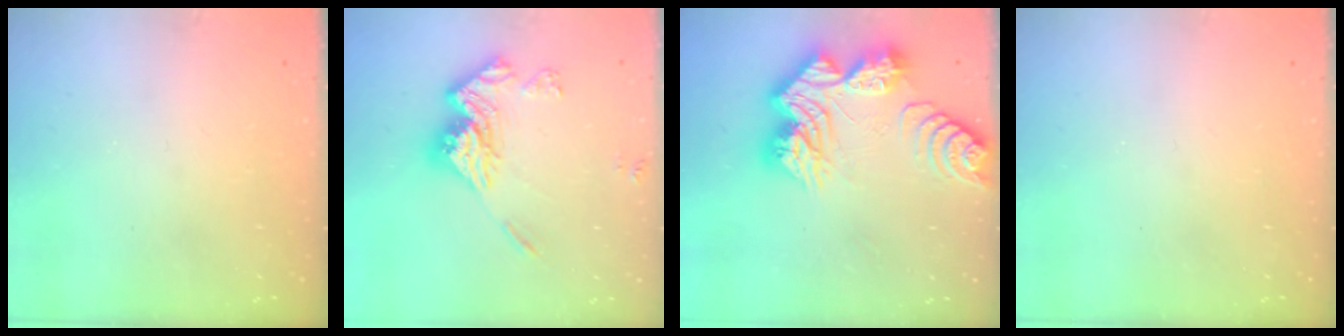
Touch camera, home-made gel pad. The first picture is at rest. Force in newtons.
{"total": 15.7, "press": 15.6, "slide": 1.7}
{"total": 21.6, "press": 21.5, "slide": 2.2}
{"total": 0.0}